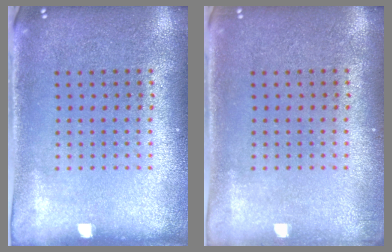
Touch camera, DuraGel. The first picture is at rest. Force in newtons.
{"total": 0.8, "press": 0.7, "slide": 0.4}